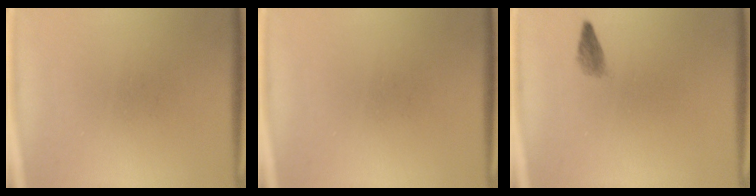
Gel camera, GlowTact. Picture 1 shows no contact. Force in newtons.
{"total": 0.0}
{"total": 1.4}